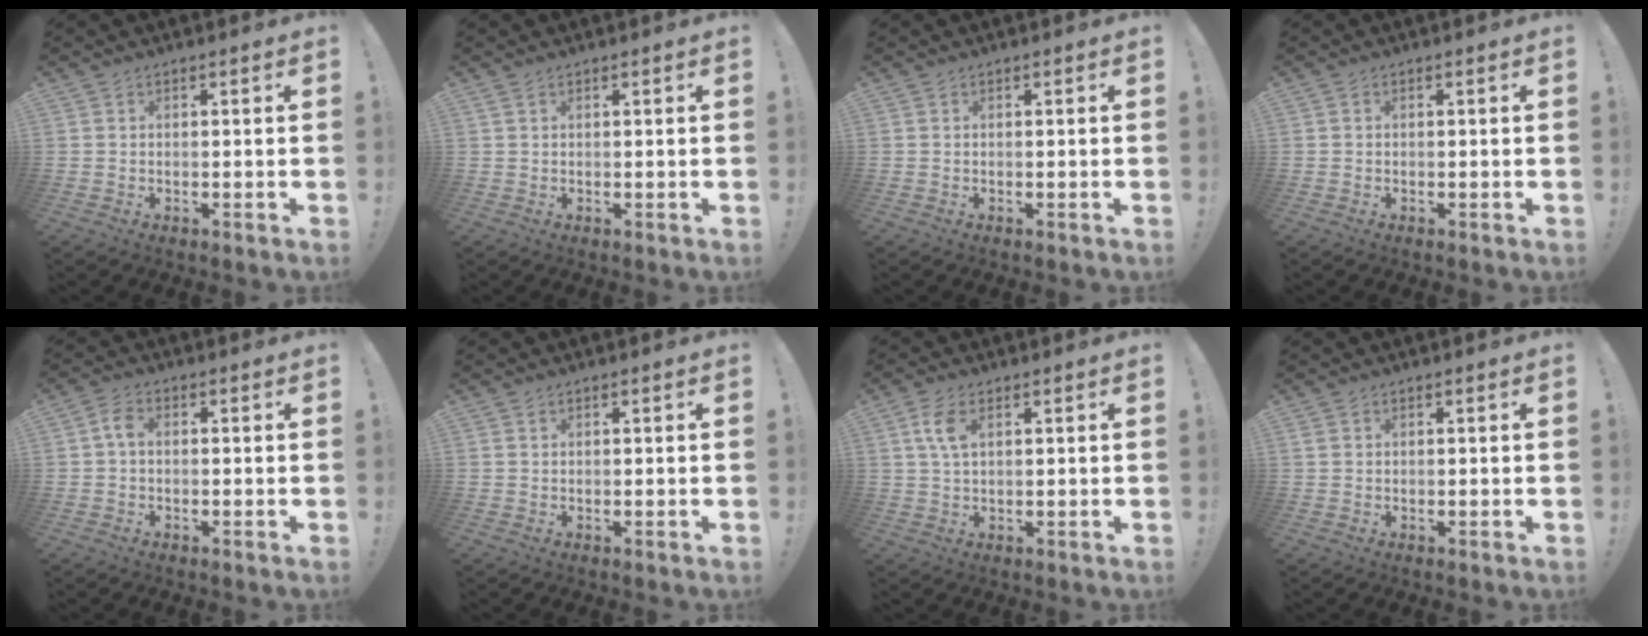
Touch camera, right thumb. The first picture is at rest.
{"total": 1.2, "force": [0.8, 0.5, 0.8], "torque": [-0.022, 0.003, 0.017]}
{"total": 0.0}
{"total": 0.0}
{"total": 3.5, "force": [0.1, 2.2, 2.7], "torque": [-0.056, 0.013, 0.003]}
{"total": 0.6, "force": [0.4, 0.3, 0.2], "torque": [-0.001, -0.001, 0.008]}
{"total": 5.9, "force": [2.0, 3.0, 4.6], "torque": [-0.099, 0.002, 0.036]}
{"total": 1.0, "force": [0.6, 0.7, 0.5], "torque": [-0.014, 0.004, 0.011]}